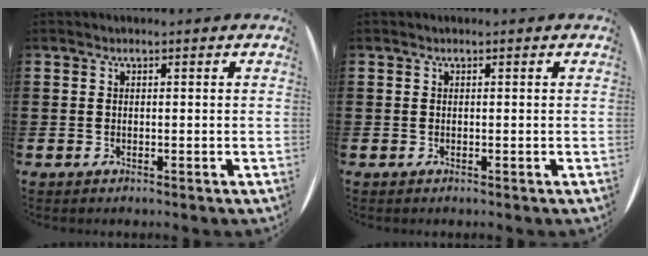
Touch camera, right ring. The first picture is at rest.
{"total": 0.0}